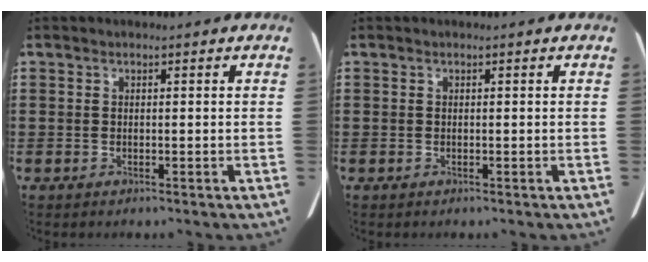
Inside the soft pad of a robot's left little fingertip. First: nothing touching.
{"total": 0.0}